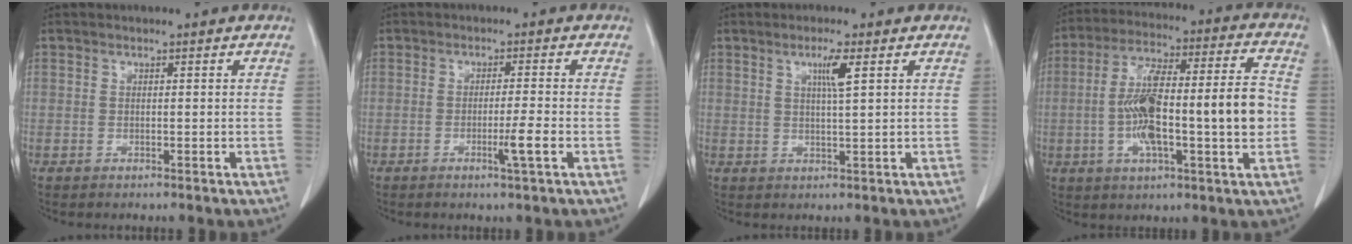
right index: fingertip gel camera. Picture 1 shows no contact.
{"total": 3.7, "force": [-1.4, -0.6, 3.4], "torque": [-0.056, -0.007, -0.023]}
{"total": 3.4, "force": [1.4, -0.3, 3.1], "torque": [-0.058, -0.003, 0.025]}
{"total": 17.9, "force": [-1.9, 2.7, 17.6], "torque": [-0.307, 0.023, -0.032]}